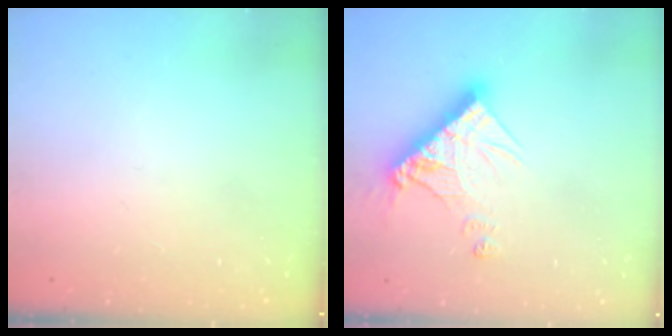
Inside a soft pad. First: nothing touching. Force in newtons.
{"total": 13.9, "press": 13.8, "slide": 1.5}